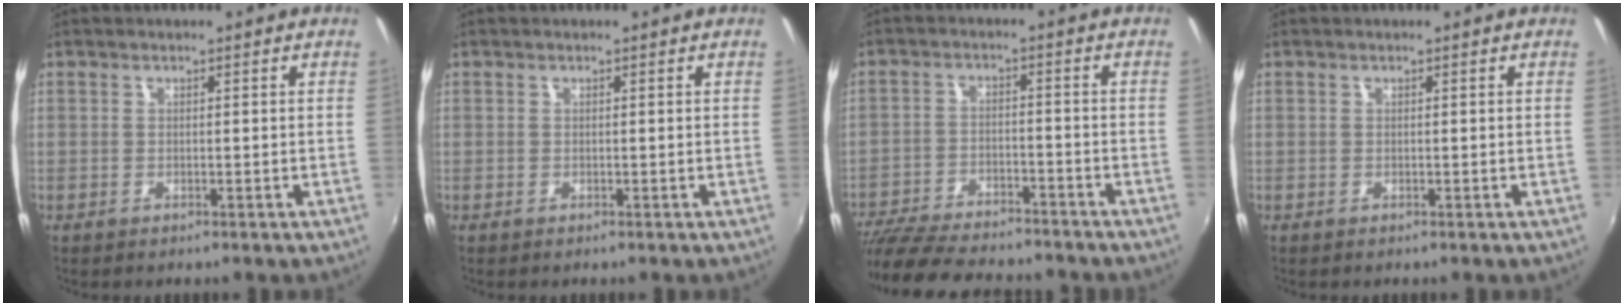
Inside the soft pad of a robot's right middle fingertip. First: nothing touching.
{"total": 0.0}
{"total": 17.6, "force": [-15.3, 4.3, 7.5], "torque": [-0.161, -0.028, -0.241]}
{"total": 0.0}